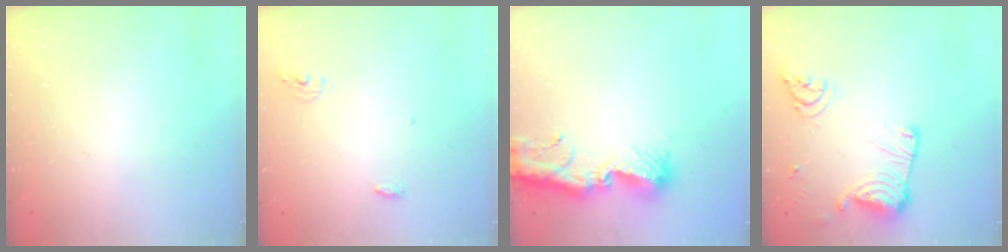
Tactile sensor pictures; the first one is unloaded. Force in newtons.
{"total": 4.1, "press": 4.0, "slide": 0.9}
{"total": 12.2, "press": 12.1, "slide": 0.8}
{"total": 15.0, "press": 14.9, "slide": 1.5}